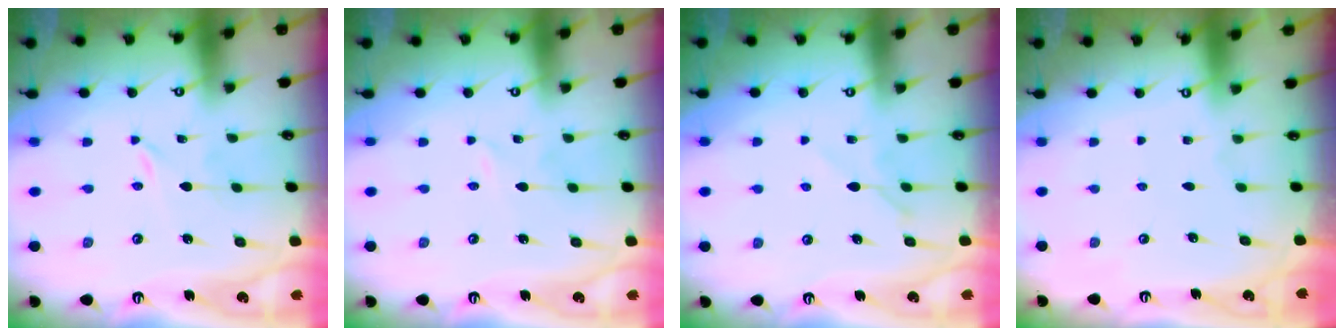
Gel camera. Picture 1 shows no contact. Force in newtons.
{"total": 0.6, "press": 0.6, "slide": 0.1}
{"total": 3.9, "press": 3.9, "slide": 0.4}
{"total": 0.0}